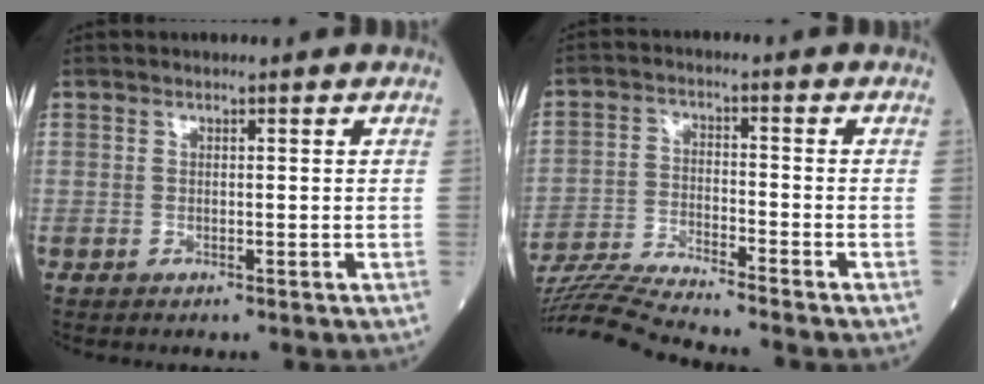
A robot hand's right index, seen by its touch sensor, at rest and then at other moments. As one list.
[{"total": 9.4, "force": [-9.0, -1.7, 1.9], "torque": [-0.031, -0.013, -0.166]}]